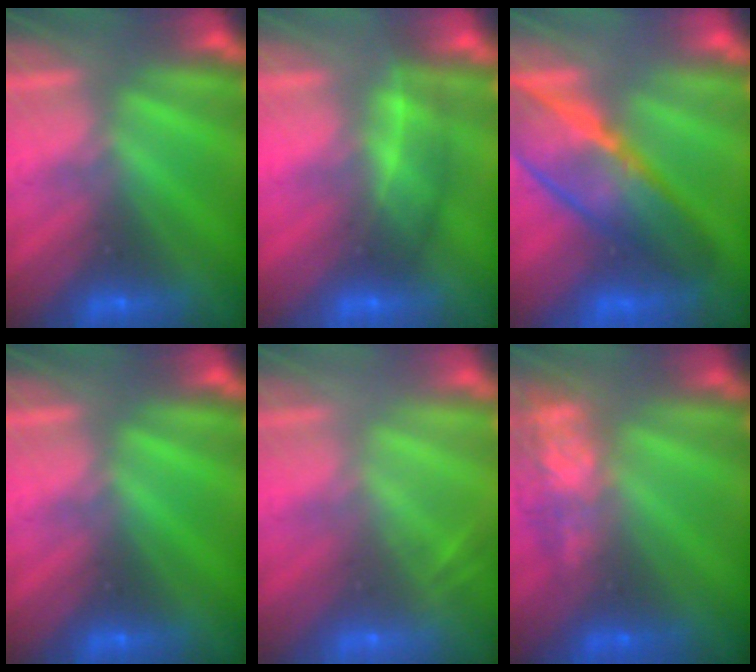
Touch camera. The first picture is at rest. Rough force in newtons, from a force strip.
{"total": 2.7}
{"total": 7.3}
{"total": 0.0}
{"total": 2.0}
{"total": 7.6}